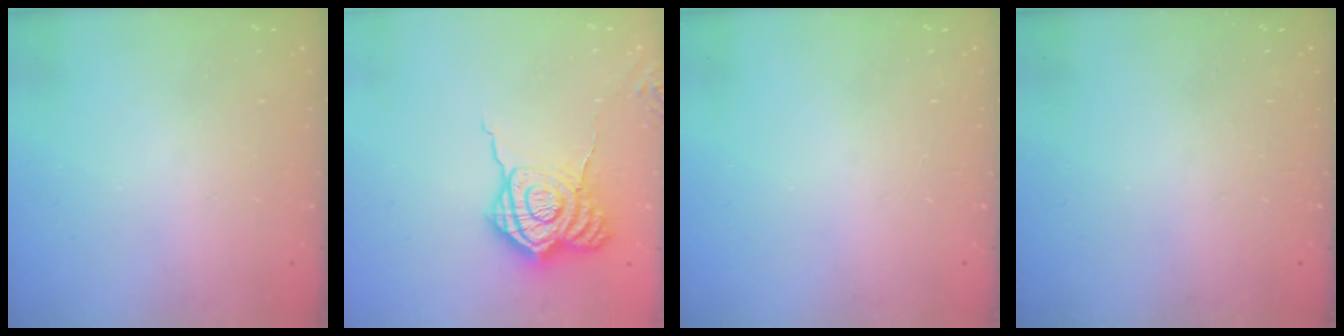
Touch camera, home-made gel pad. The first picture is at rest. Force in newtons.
{"total": 14.3, "press": 14.3, "slide": 1.1}
{"total": 0.0}
{"total": 0.0}